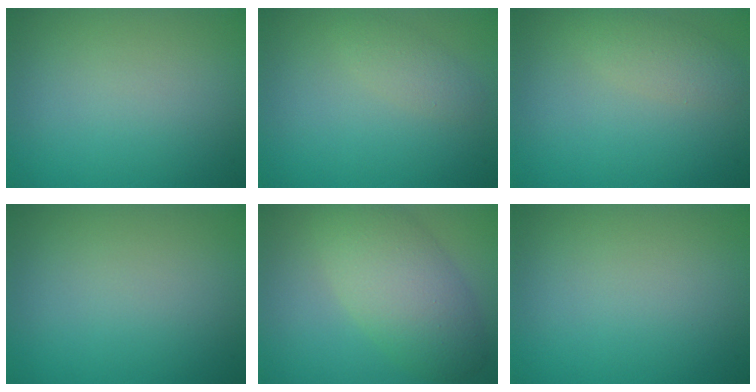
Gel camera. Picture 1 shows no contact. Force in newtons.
{"total": 1.6, "press": 1.6, "slide": 0.0}
{"total": 2.3, "press": 2.3, "slide": 0.2}
{"total": 0.0}
{"total": 6.5, "press": 6.5, "slide": 0.6}
{"total": 0.0}